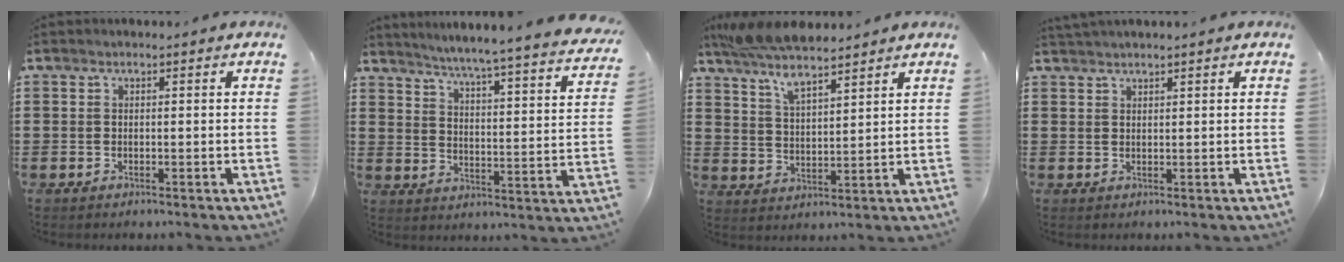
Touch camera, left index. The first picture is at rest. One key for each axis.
{"total": 4.1, "fx": 3.6, "fy": -1.3, "fz": 1.5, "tx": -0.049, "ty": -0.044, "tz": 0.049}
{"total": 7.5, "fx": 6.4, "fy": 1.2, "fz": 3.6, "tx": -0.092, "ty": -0.019, "tz": 0.116}
{"total": 1.4, "fx": 1.3, "fy": -0.1, "fz": 0.4, "tx": -0.009, "ty": 0.000, "tz": 0.026}